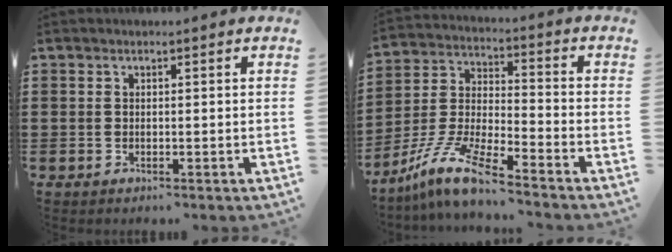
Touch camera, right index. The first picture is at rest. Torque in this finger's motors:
{"motor_torque": [1.16, 0.98, 0.58, 0.17]}